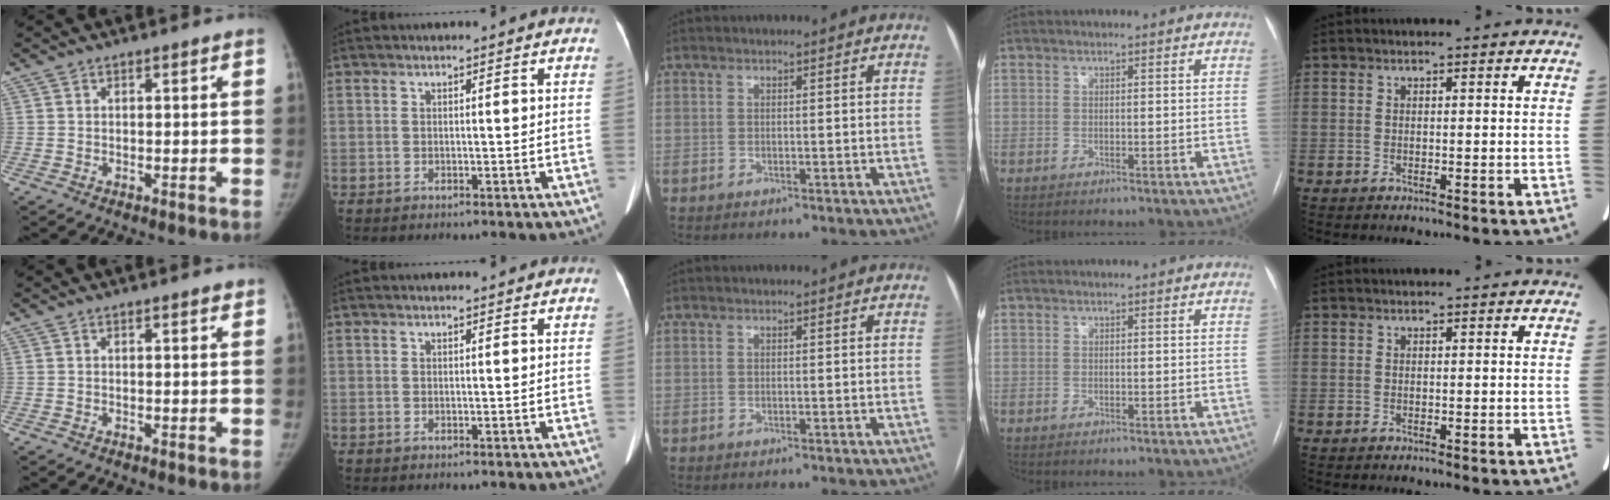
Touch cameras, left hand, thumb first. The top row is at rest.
{"thumb": {"total": 0.9, "force": [0.6, 0.2, 0.6], "torque": [-0.008, -0.002, 0.008]}}